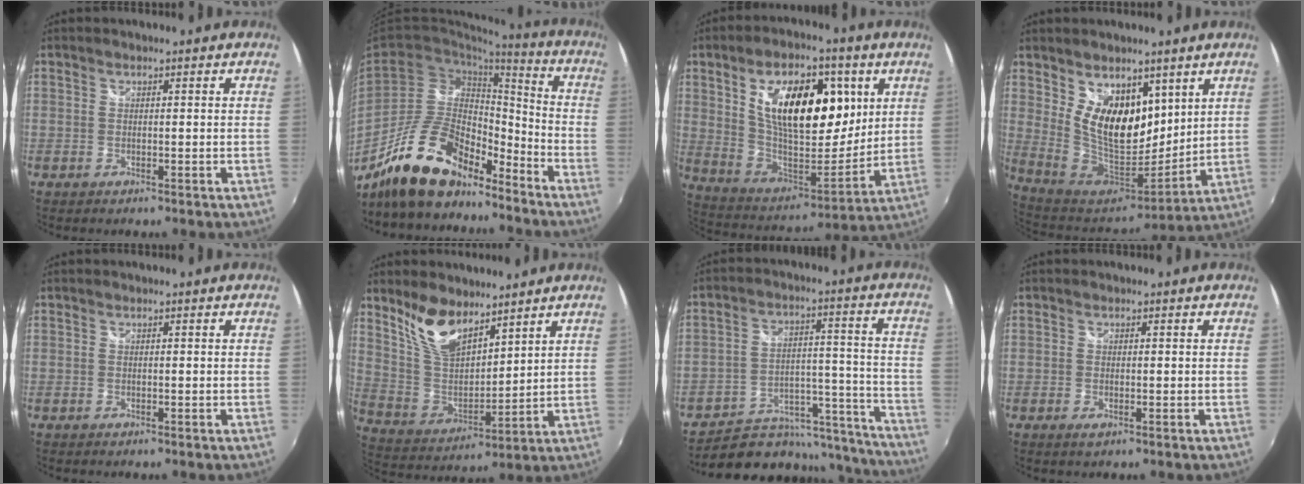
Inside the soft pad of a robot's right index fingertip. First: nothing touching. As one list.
[{"total": 17.9, "force": [-13.9, 6.7, 9.1], "torque": [-0.181, 0.013, -0.242]}, {"total": 22.1, "force": [7.3, 11.1, 17.7], "torque": [-0.301, 0.004, 0.133]}, {"total": 15.4, "force": [6.0, 9.0, 10.9], "torque": [-0.196, -0.013, 0.126]}, {"total": 0.0}, {"total": 12.4, "force": [8.7, 5.5, 6.8], "torque": [-0.135, 0.004, 0.179]}, {"total": 20.1, "force": [-16.4, 9.7, 6.3], "torque": [-0.100, 0.057, -0.199]}, {"total": 0.9, "force": [-0.3, 0.5, 0.7], "torque": [-0.014, -0.001, -0.005]}]